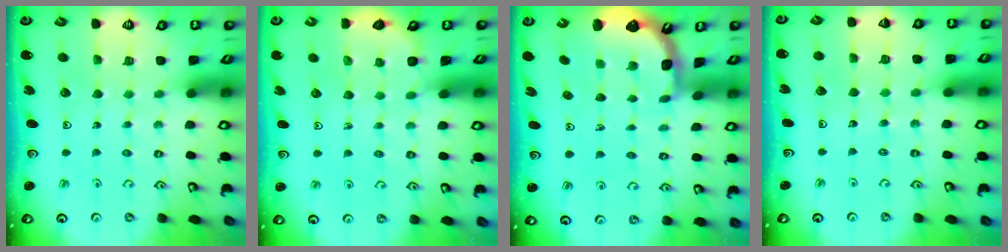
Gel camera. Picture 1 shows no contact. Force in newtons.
{"total": 2.0, "press": 2.0, "slide": 0.2}
{"total": 1.7, "press": 1.7, "slide": 0.2}
{"total": 2.8, "press": 2.8, "slide": 0.3}